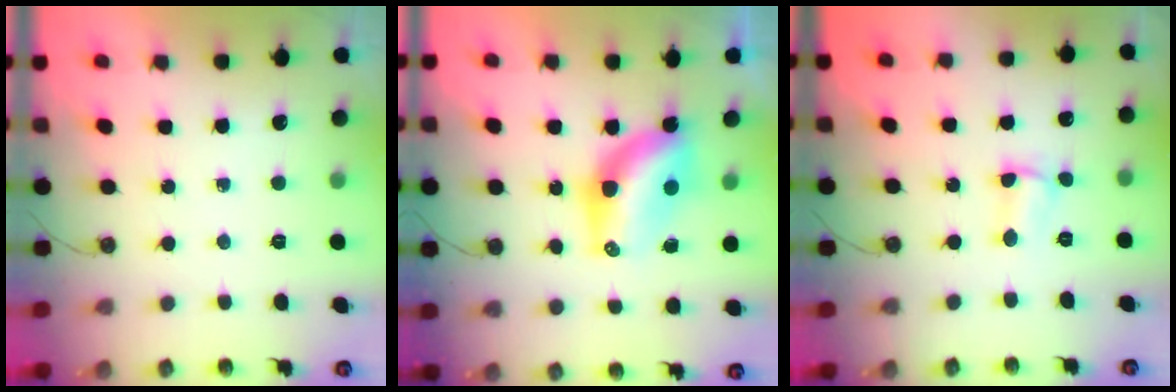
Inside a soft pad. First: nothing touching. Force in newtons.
{"total": 8.2, "press": 8.2, "slide": 0.9}
{"total": 1.8, "press": 1.7, "slide": 0.5}